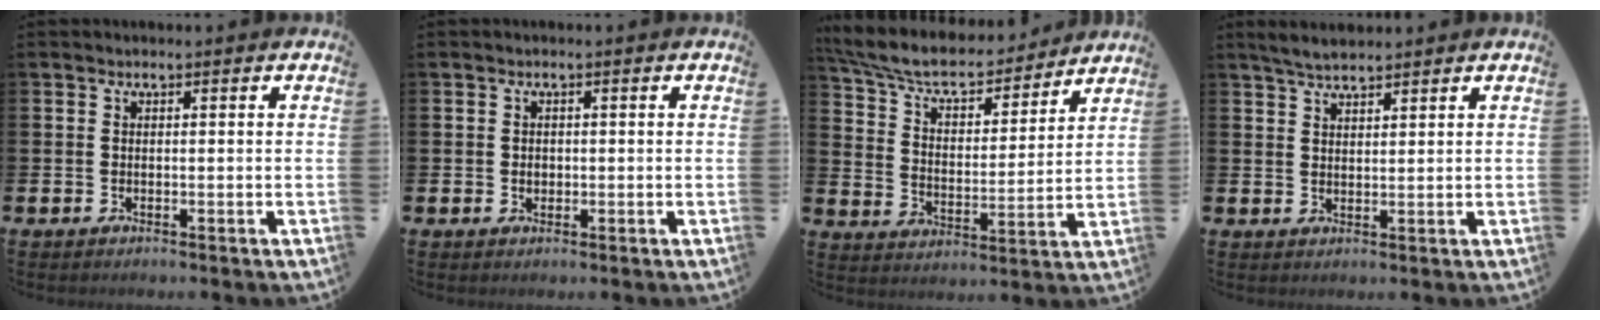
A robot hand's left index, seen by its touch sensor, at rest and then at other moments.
{"total": 1.0, "force": [0.0, 0.9, 0.5], "torque": [0.003, 0.002, -0.004]}
{"total": 8.0, "force": [7.2, 2.2, 2.7], "torque": [-0.094, -0.050, 0.124]}
{"total": 3.5, "force": [3.3, 0.6, 1.1], "torque": [-0.029, -0.007, 0.060]}